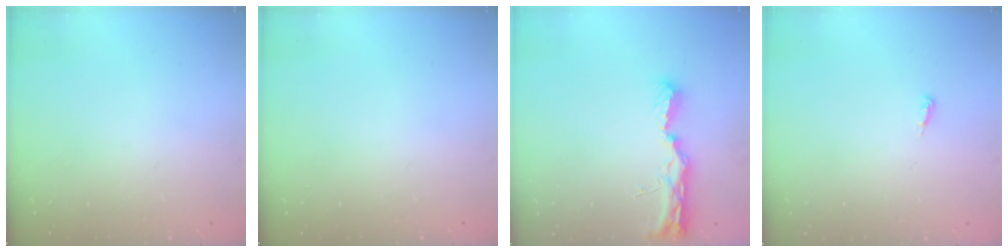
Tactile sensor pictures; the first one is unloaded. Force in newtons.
{"total": 0.0}
{"total": 8.8, "press": 8.8, "slide": 1.0}
{"total": 3.5, "press": 3.5, "slide": 0.3}